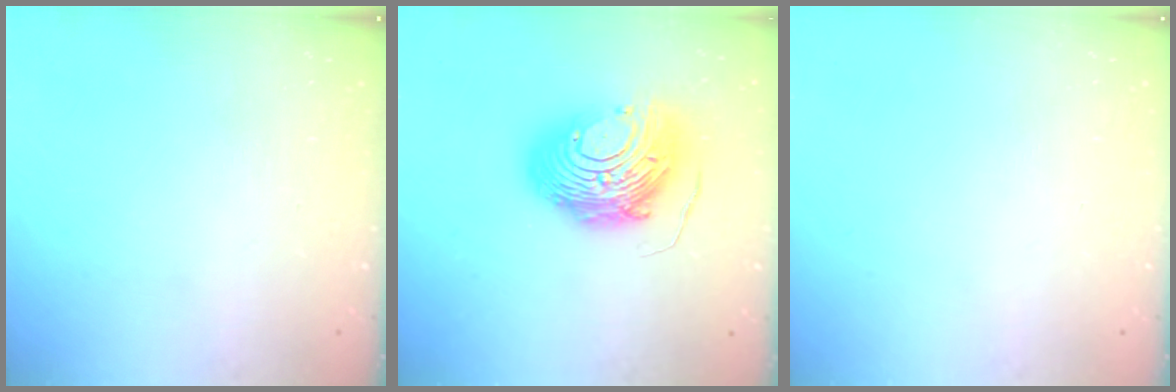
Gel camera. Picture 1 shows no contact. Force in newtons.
{"total": 14.6, "press": 14.6, "slide": 1.3}
{"total": 0.0}